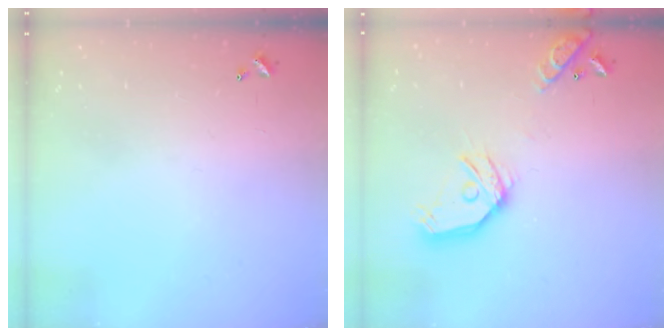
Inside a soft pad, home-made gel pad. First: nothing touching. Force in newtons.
{"total": 16.2, "press": 16.0, "slide": 2.5}